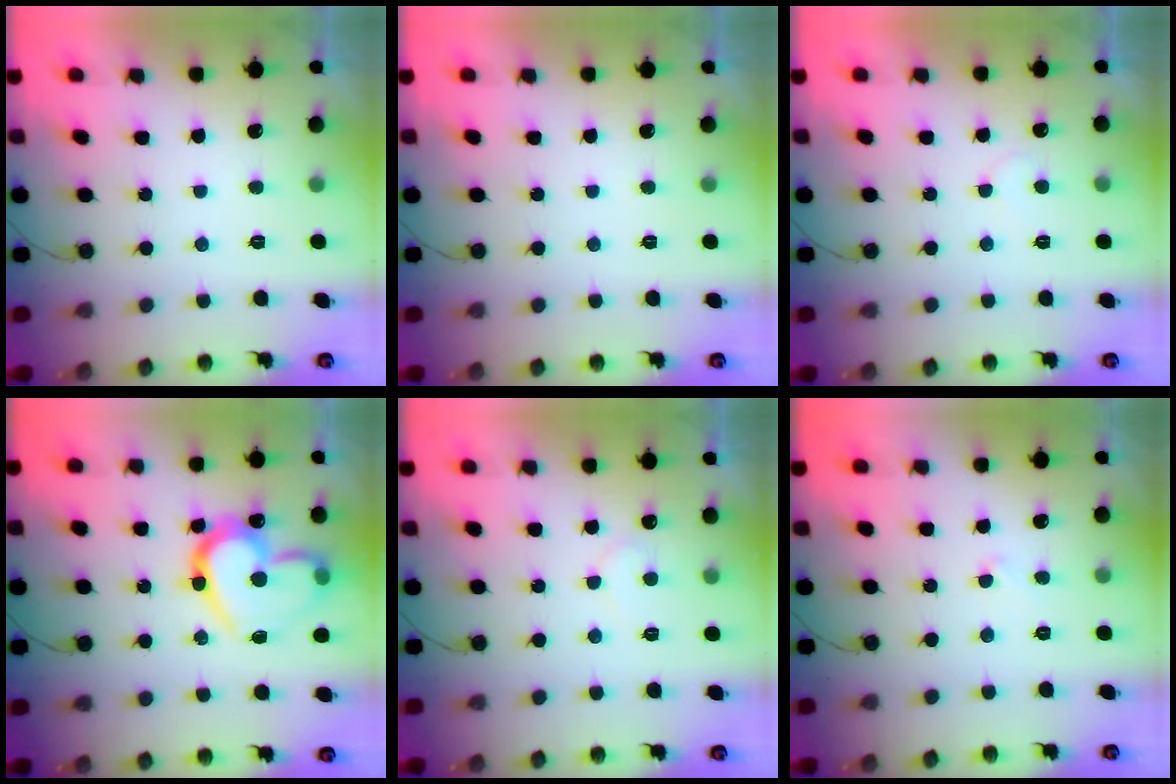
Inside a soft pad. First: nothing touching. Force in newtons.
{"total": 0.0}
{"total": 5.4, "press": 5.4, "slide": 0.3}
{"total": 19.1, "press": 18.9, "slide": 2.7}
{"total": 5.0, "press": 5.0, "slide": 0.4}
{"total": 3.1, "press": 3.1, "slide": 0.2}